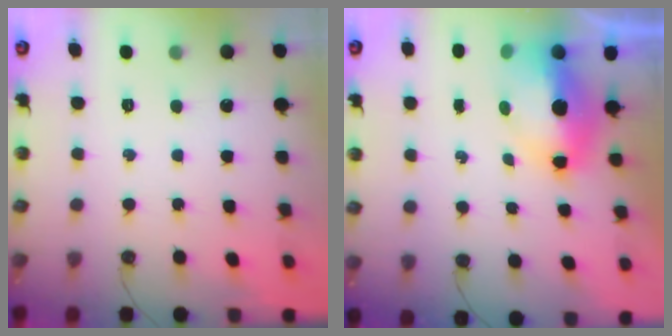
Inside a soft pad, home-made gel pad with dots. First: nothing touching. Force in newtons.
{"total": 9.5, "press": 9.5, "slide": 1.0}